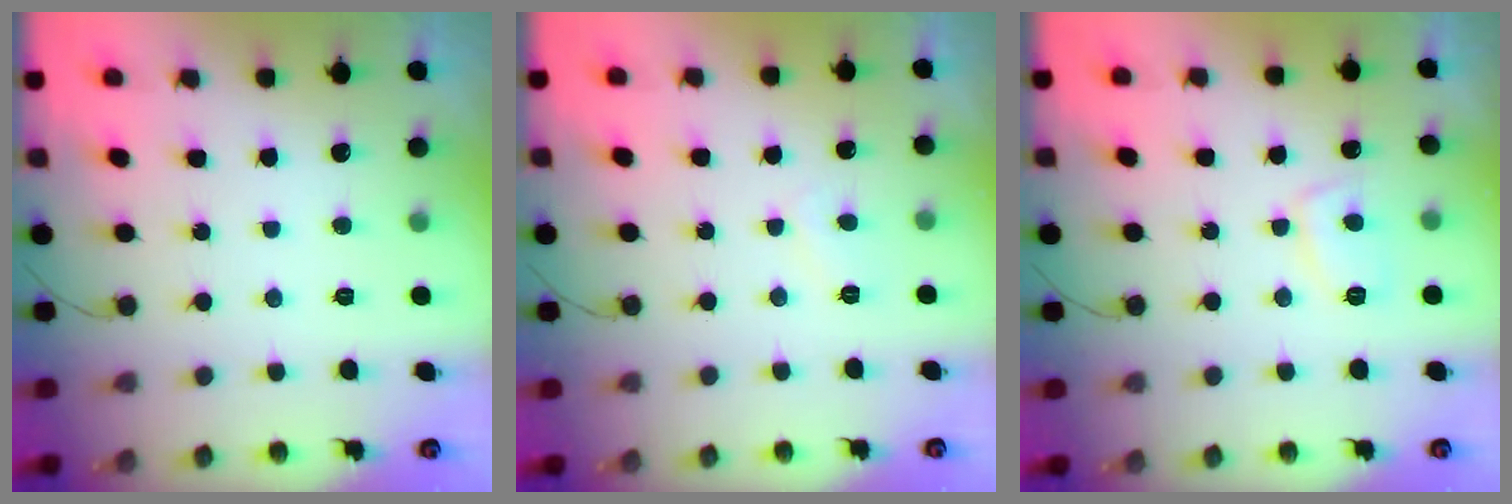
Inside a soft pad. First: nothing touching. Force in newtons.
{"total": 3.0, "press": 3.0, "slide": 0.4}
{"total": 5.7, "press": 5.6, "slide": 1.0}